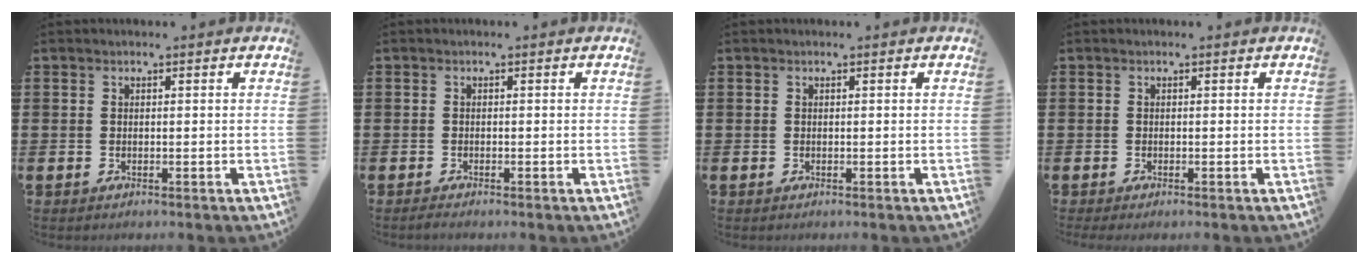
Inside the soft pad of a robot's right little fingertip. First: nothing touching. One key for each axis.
{"total": 0.6, "fx": -0.5, "fy": 0.0, "fz": 0.3, "tx": -0.006, "ty": -0.003, "tz": -0.009}
{"total": 0.0}
{"total": 0.0}